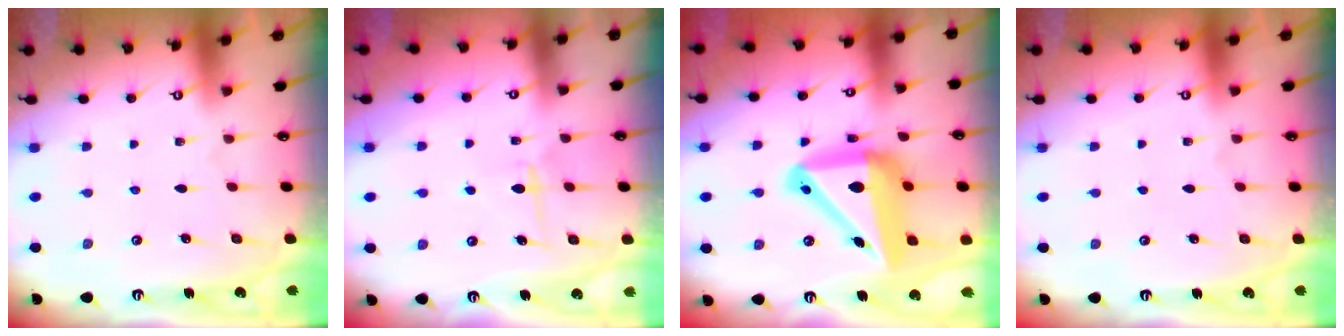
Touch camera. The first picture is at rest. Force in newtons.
{"total": 5.9, "press": 5.9, "slide": 0.9}
{"total": 18.3, "press": 18.2, "slide": 2.3}
{"total": 0.0}